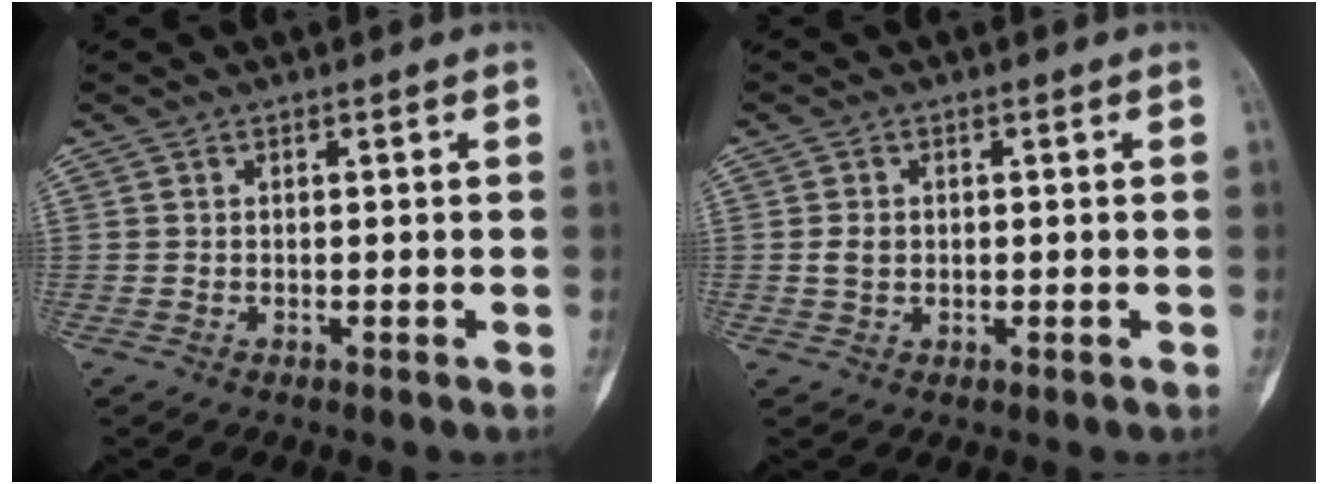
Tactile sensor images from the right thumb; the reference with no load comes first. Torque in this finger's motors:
{"motor_torque": [0.47, 0.61, 0.35, -0.24, 0.04]}